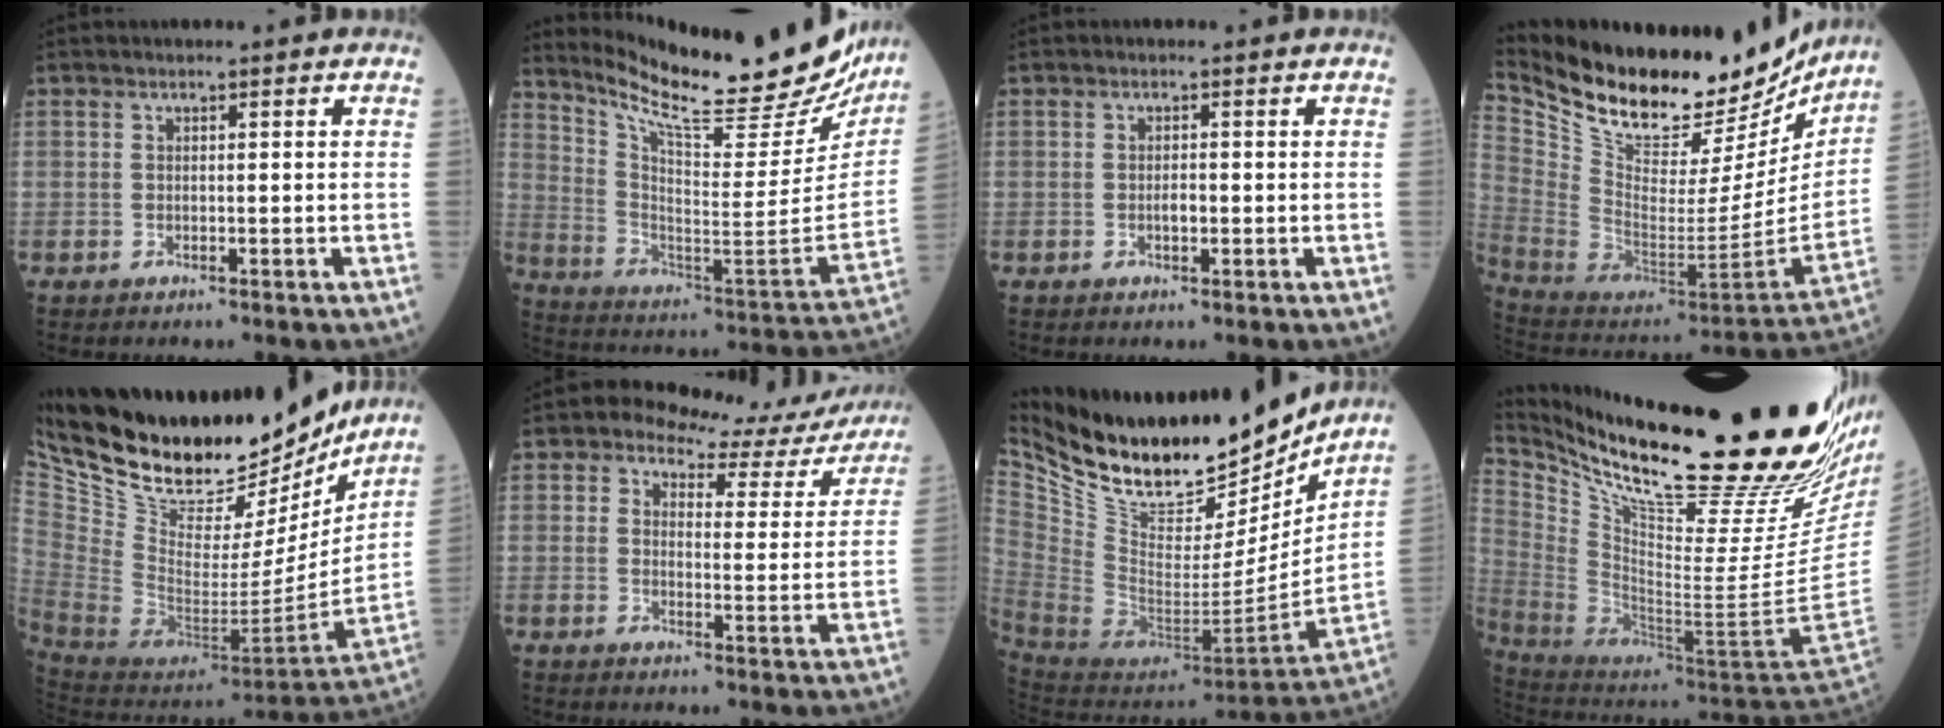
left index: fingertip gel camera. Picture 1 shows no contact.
{"total": 27.8, "force": [24.5, 4.5, 12.3], "torque": [-0.208, -0.080, 0.342]}
{"total": 1.2, "force": [-0.3, 0.5, 1.1], "torque": [-0.022, 0.001, -0.005]}
{"total": 28.3, "force": [24.3, 8.1, 12.1], "torque": [-0.222, -0.042, 0.374]}
{"total": 33.0, "force": [26.5, 11.2, 16.3], "torque": [-0.301, -0.008, 0.413]}
{"total": 11.3, "force": [10.1, 4.4, 2.7], "torque": [-0.022, 0.000, 0.105]}
{"total": 28.0, "force": [22.8, 9.2, 13.6], "torque": [-0.268, -0.027, 0.372]}
{"total": 34.0, "force": [24.9, 0.7, 23.2], "torque": [-0.345, -0.086, 0.383]}